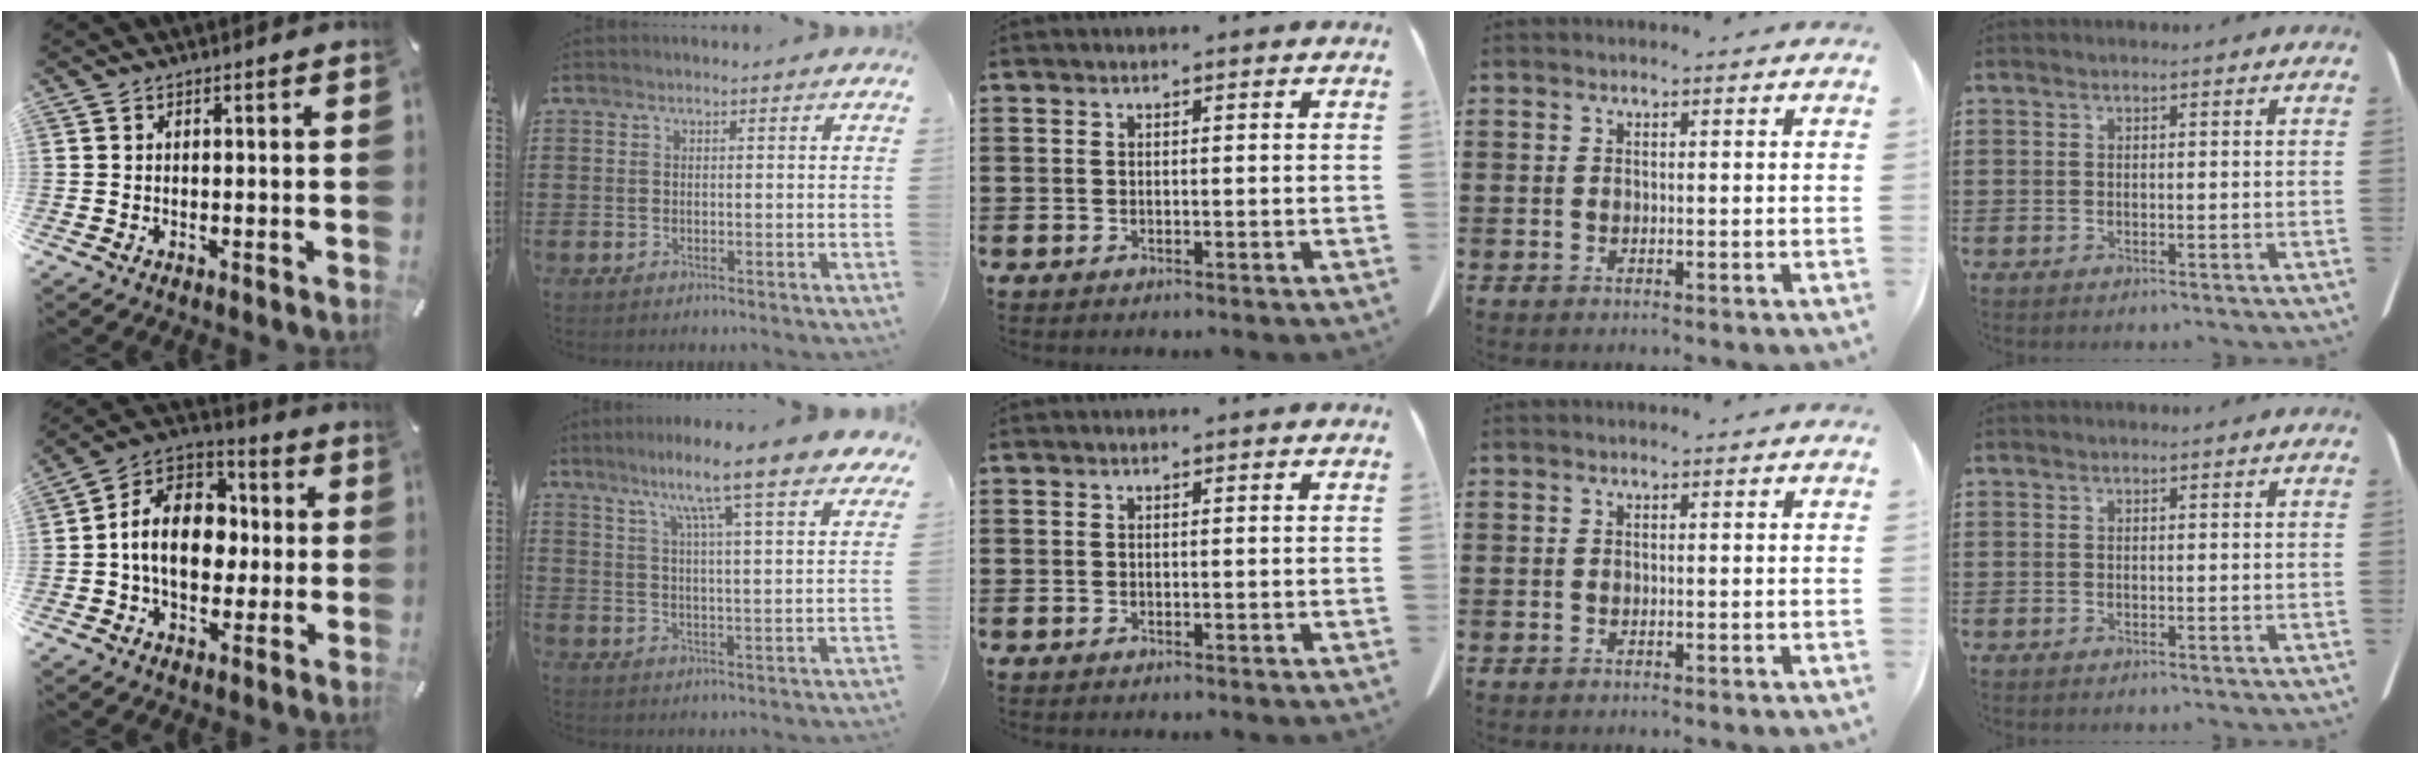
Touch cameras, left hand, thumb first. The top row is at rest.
{"thumb": {"total": 13.9, "force": [-1.1, 10.7, 8.8], "torque": [-0.171, 0.011, -0.022]}, "index": {"total": 9.2, "force": [7.4, -0.4, 5.3], "torque": [-0.113, -0.040, 0.117]}}